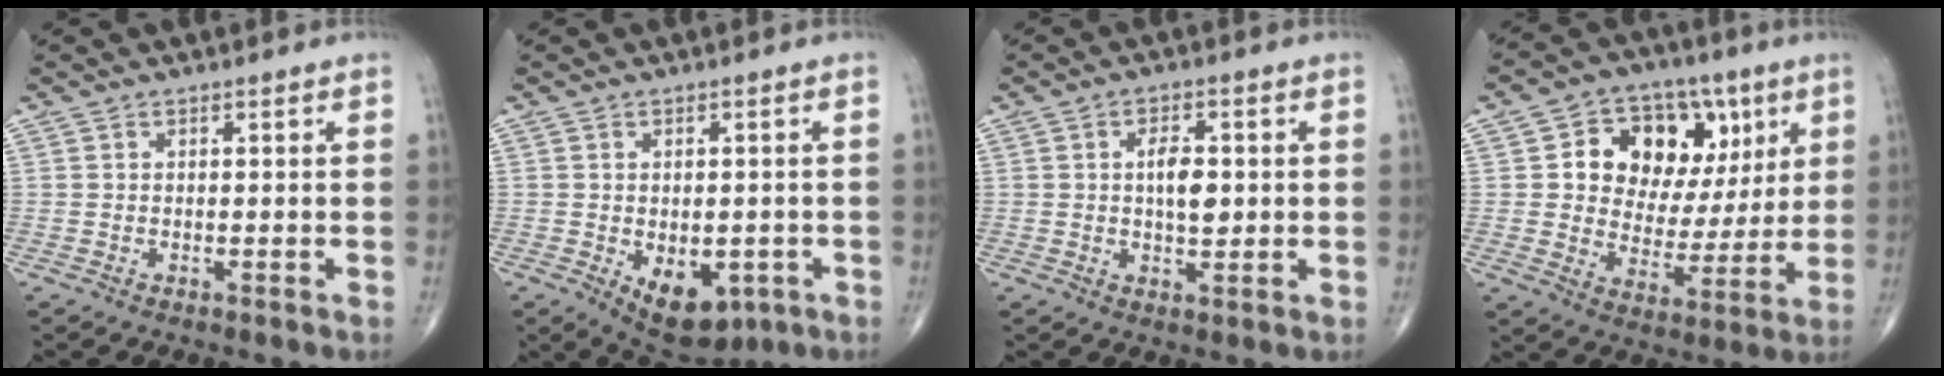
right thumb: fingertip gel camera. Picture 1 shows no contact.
{"total": 9.5, "force": [-3.3, 5.6, 6.9], "torque": [-0.078, -0.001, -0.033]}
{"total": 5.6, "force": [0.5, 2.8, 4.9], "torque": [-0.072, -0.001, 0.007]}
{"total": 17.3, "force": [5.4, 12.6, 10.5], "torque": [-0.107, -0.001, 0.094]}